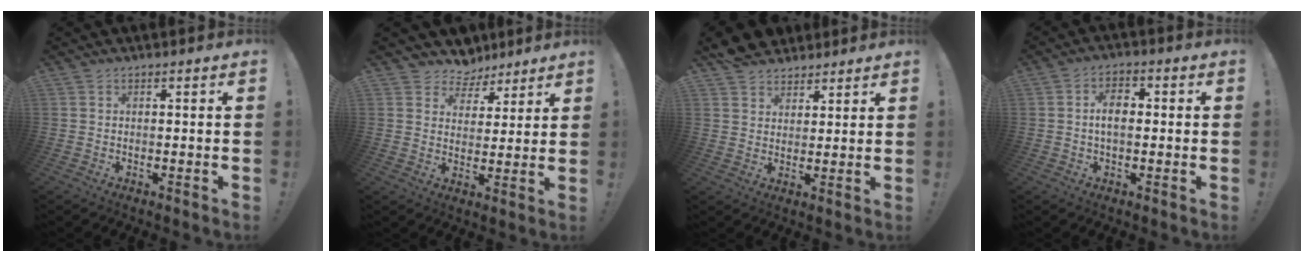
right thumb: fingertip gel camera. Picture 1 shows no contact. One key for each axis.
{"total": 6.9, "fx": 5.0, "fy": 4.6, "fz": 0.5, "tx": -0.007, "ty": -0.041, "tz": 0.099}
{"total": 6.2, "fx": 5.0, "fy": 3.7, "fz": 0.6, "tx": -0.013, "ty": -0.032, "tz": 0.098}
{"total": 6.1, "fx": 0.0, "fy": 3.5, "fz": 5.0, "tx": -0.070, "ty": 0.007, "tz": -0.002}